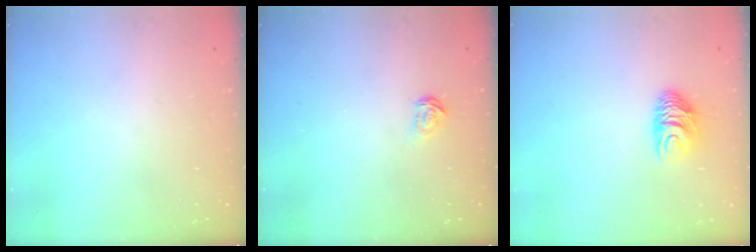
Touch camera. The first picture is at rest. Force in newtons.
{"total": 1.8, "press": 1.8, "slide": 0.2}
{"total": 7.4, "press": 7.4, "slide": 0.7}